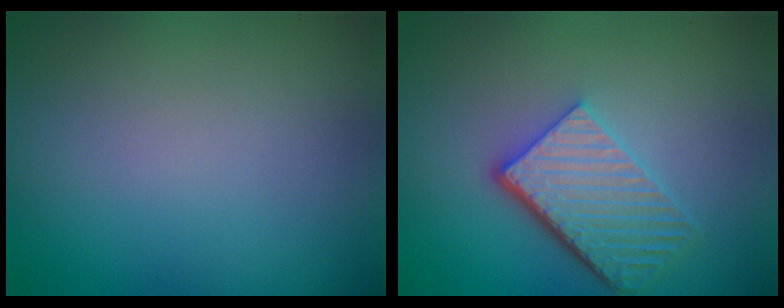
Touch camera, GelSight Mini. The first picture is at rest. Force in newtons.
{"total": 5.6, "press": 3.9, "slide": 4.0}